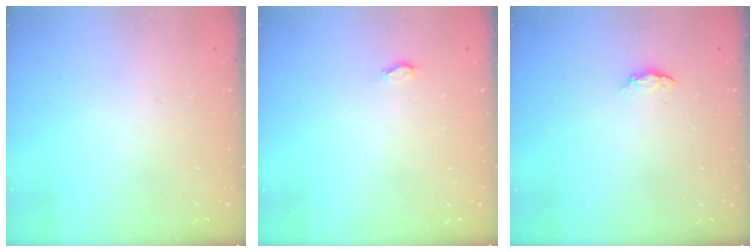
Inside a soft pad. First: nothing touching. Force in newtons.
{"total": 2.3, "press": 2.0, "slide": 1.2}
{"total": 2.5, "press": 2.5, "slide": 0.4}